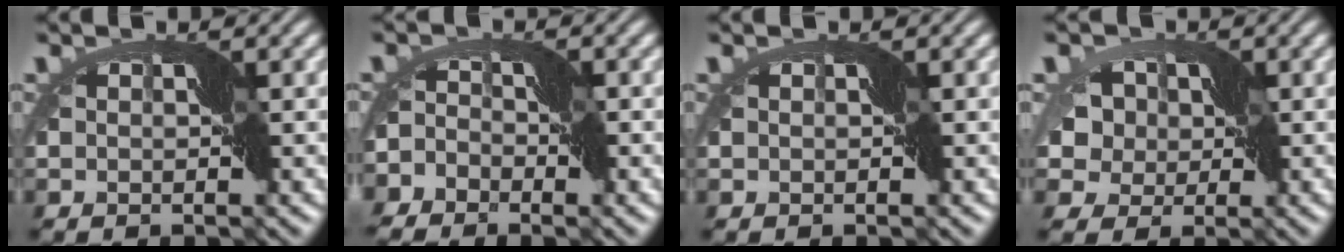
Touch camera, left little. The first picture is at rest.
{"total": 5.3, "force": [-4.1, 3.0, 1.4], "torque": [-0.015, -0.001, -0.068]}
{"total": 0.0}
{"total": 7.3, "force": [0.2, 6.5, 3.4], "torque": [-0.048, 0.032, -0.028]}